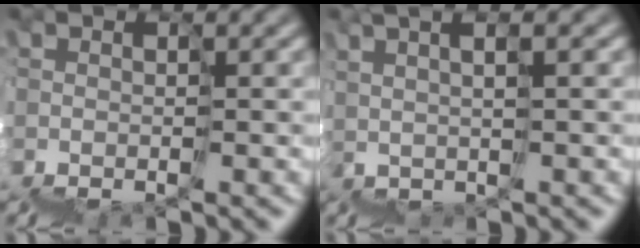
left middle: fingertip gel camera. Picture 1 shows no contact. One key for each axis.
{"total": 4.2, "fx": 2.6, "fy": 1.5, "fz": 2.9, "tx": -0.010, "ty": 0.024, "tz": 0.051}